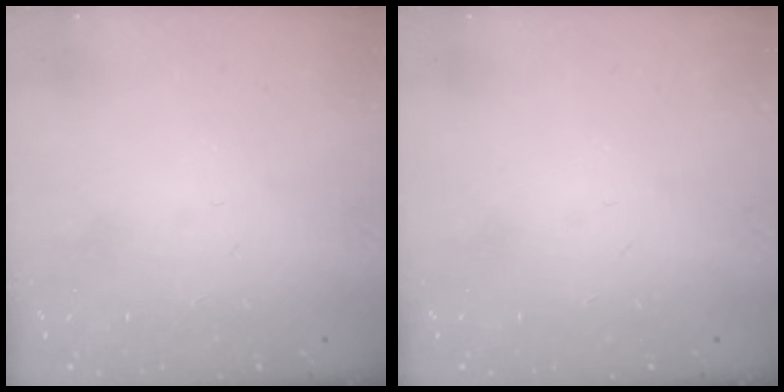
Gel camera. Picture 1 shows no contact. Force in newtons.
{"total": 0.0}